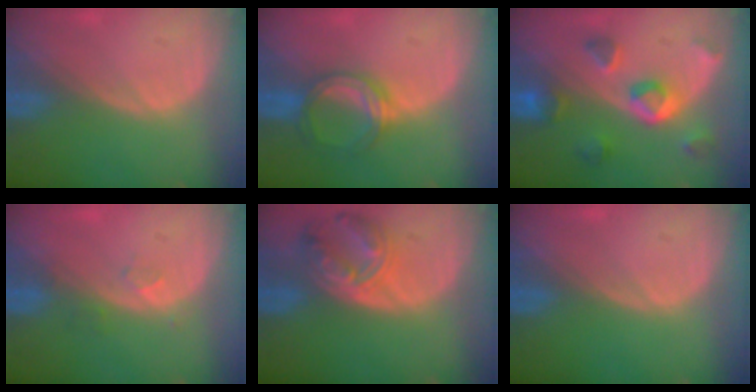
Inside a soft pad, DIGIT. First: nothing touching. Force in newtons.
{"total": 5.2, "press": 5.0, "slide": 1.5}
{"total": 7.8, "press": 7.0, "slide": 3.5}
{"total": 1.9, "press": 1.6, "slide": 1.0}
{"total": 8.0, "press": 7.0, "slide": 3.9}
{"total": 0.0}